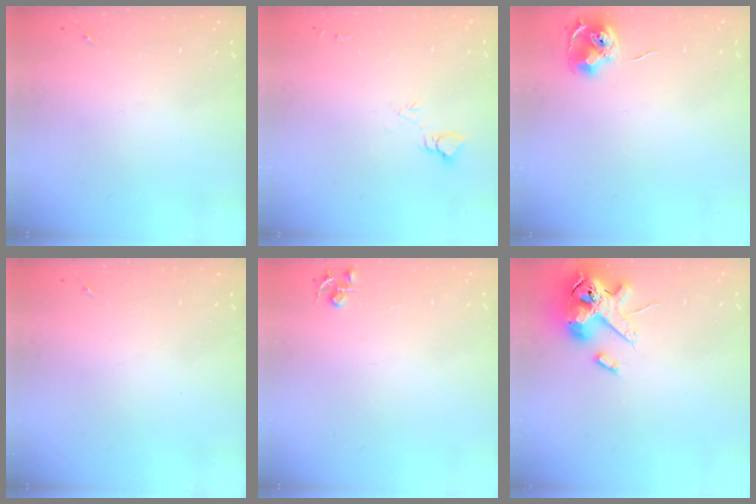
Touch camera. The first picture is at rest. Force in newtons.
{"total": 6.0, "press": 6.0, "slide": 0.4}
{"total": 8.4, "press": 8.4, "slide": 0.4}
{"total": 0.0}
{"total": 4.5, "press": 4.4, "slide": 0.5}
{"total": 15.3, "press": 15.1, "slide": 2.6}